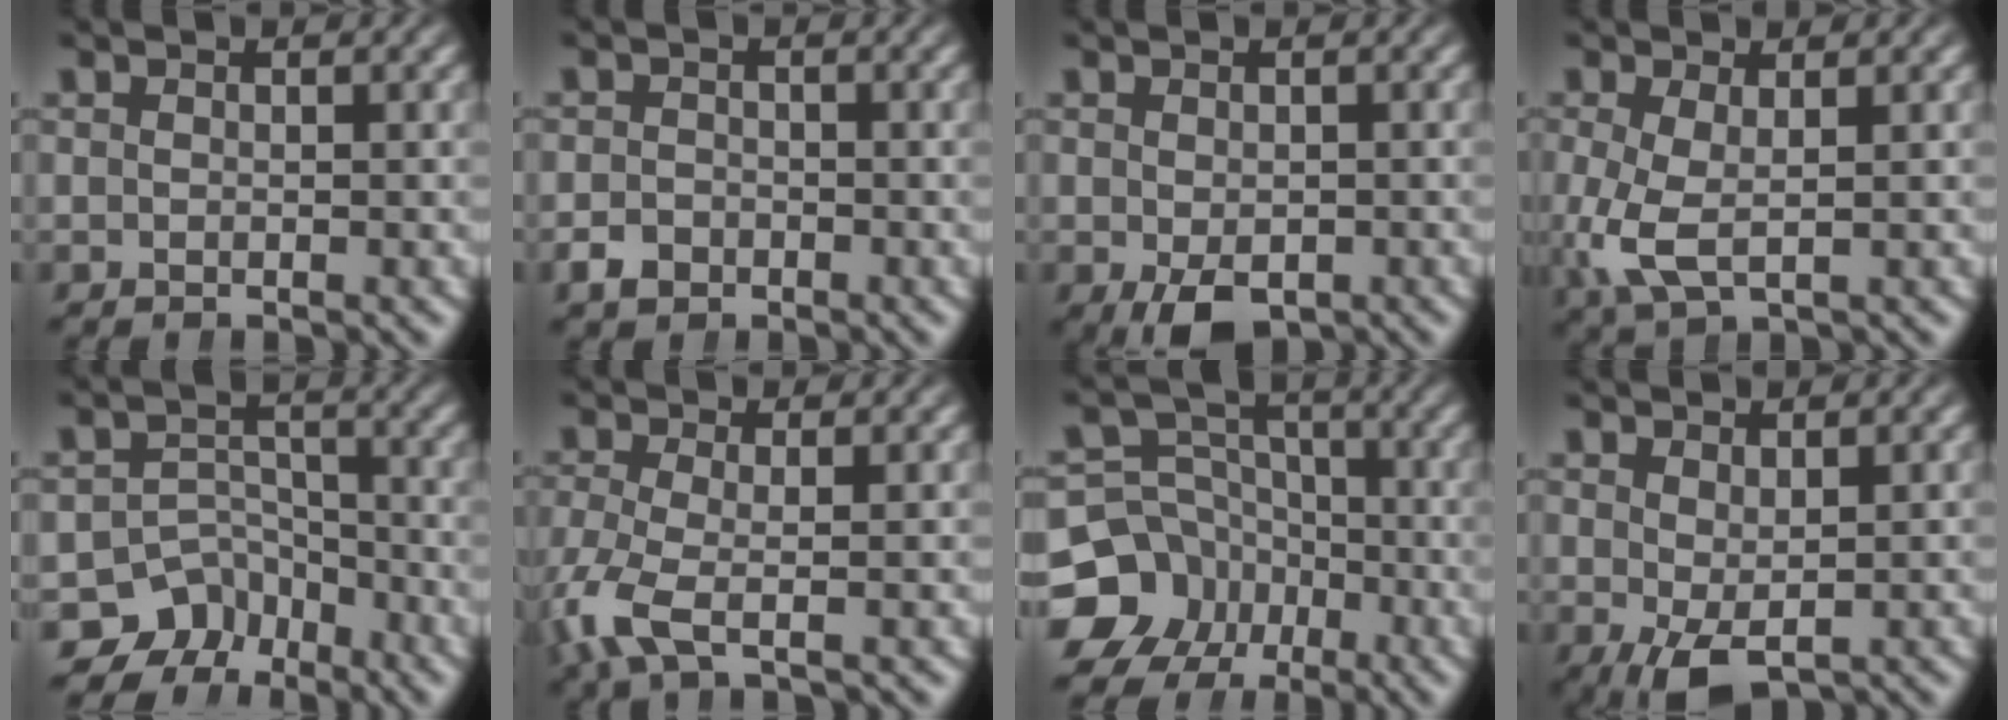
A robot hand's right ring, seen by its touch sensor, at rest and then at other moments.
{"total": 2.0, "force": [-1.5, 1.3, 0.3], "torque": [-0.002, -0.011, -0.023]}
{"total": 3.1, "force": [-1.7, 1.5, 2.1], "torque": [-0.039, -0.026, -0.009]}
{"total": 4.4, "force": [-0.8, 2.4, 3.6], "torque": [-0.101, -0.031, 0.004]}
{"total": 8.9, "force": [-4.8, 6.9, 2.8], "torque": [-0.037, -0.027, -0.083]}
{"total": 3.8, "force": [-1.2, 1.7, 3.1], "torque": [-0.090, -0.024, -0.011]}
{"total": 13.0, "force": [-3.8, 11.5, 4.6], "torque": [-0.078, -0.050, -0.065]}
{"total": 2.8, "force": [-0.9, 1.1, 2.3], "torque": [-0.045, -0.025, 0.005]}